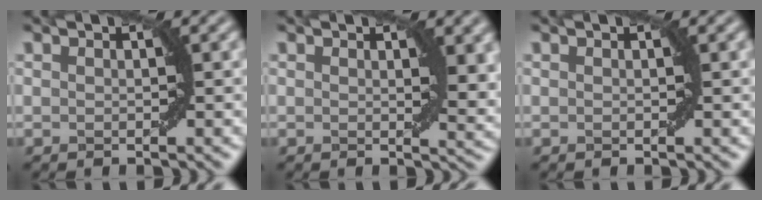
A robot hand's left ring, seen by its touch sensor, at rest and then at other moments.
{"total": 2.7, "force": [1.1, 0.9, 2.3], "torque": [-0.028, -0.007, 0.020]}
{"total": 0.0}